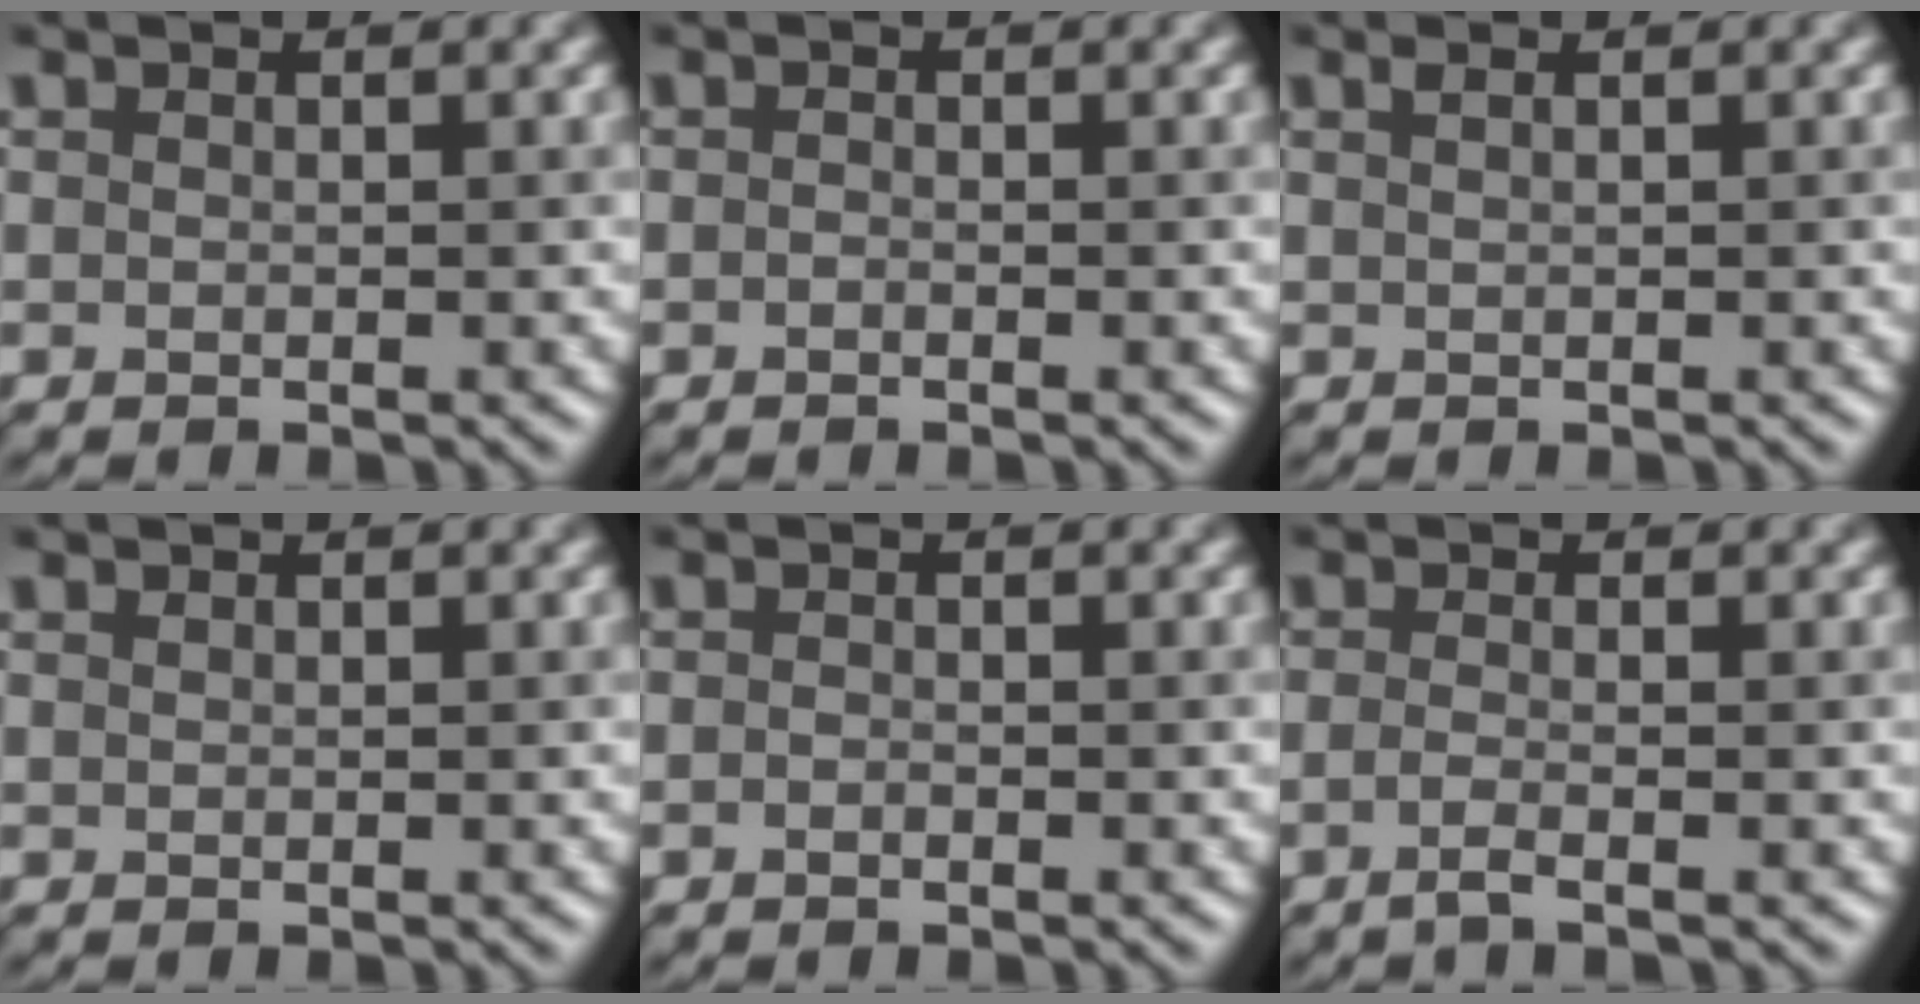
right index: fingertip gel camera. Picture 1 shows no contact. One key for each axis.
{"total": 0.0}
{"total": 0.7, "fx": 0.6, "fy": 0.2, "fz": 0.2, "tx": 0.000, "ty": 0.009, "tz": 0.010}
{"total": 0.6, "fx": 0.5, "fy": 0.1, "fz": -0.2, "tx": 0.007, "ty": 0.007, "tz": 0.009}
{"total": 0.0}
{"total": 1.4, "fx": -0.5, "fy": 0.4, "fz": 1.2, "tx": -0.015, "ty": 0.000, "tz": -0.020}